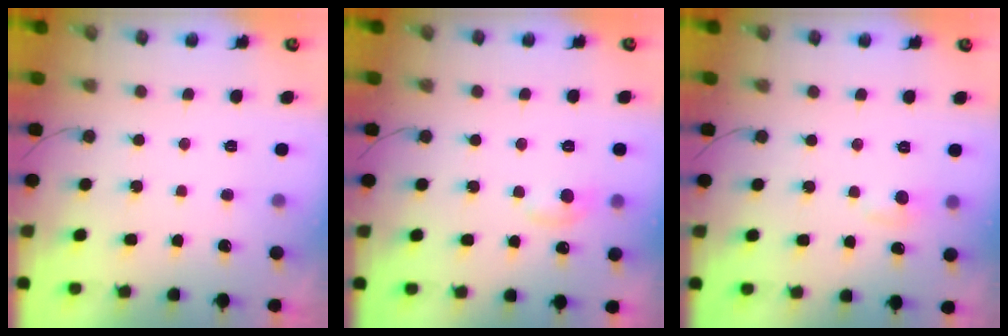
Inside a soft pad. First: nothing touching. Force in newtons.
{"total": 5.3, "press": 5.2, "slide": 0.7}
{"total": 4.8, "press": 4.7, "slide": 0.6}